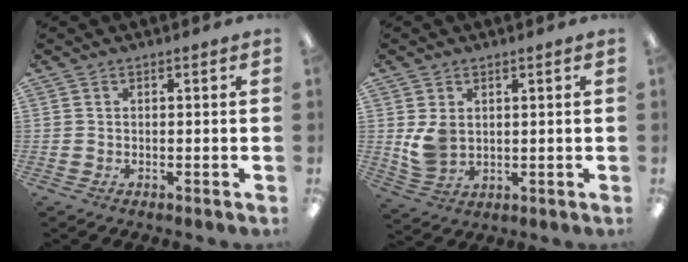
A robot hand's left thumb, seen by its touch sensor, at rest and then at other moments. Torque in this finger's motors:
{"motor_torque": [0.57, 1.58, 0.70, -0.78, 0.07]}